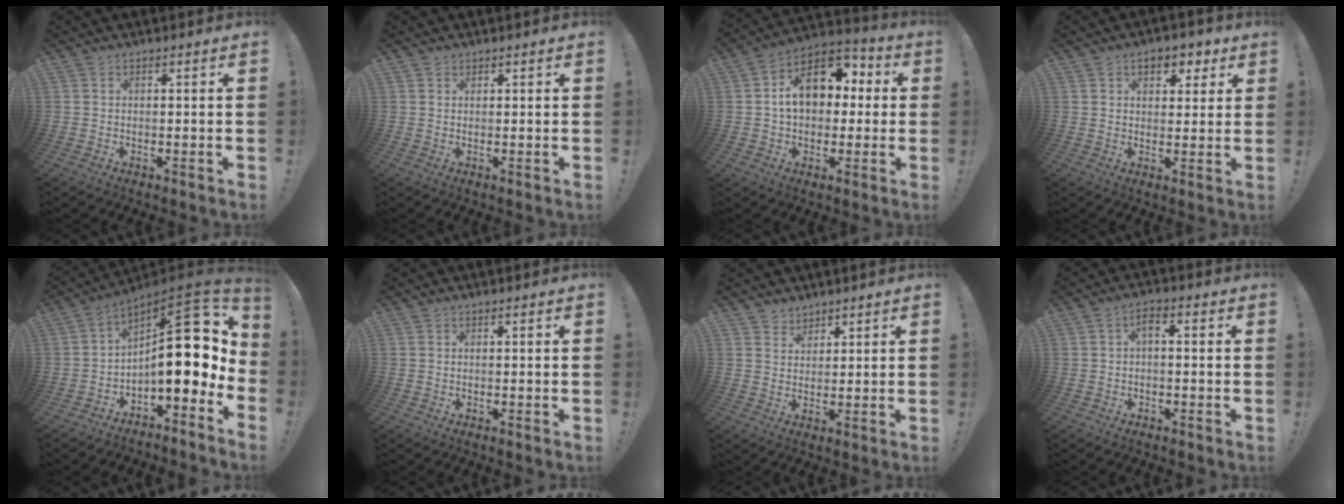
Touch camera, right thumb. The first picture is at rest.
{"total": 1.0, "force": [0.8, 0.6, 0.1], "torque": [0.004, -0.002, 0.015]}
{"total": 15.2, "force": [2.8, 11.0, 10.1], "torque": [-0.139, 0.005, 0.056]}
{"total": 6.6, "force": [3.2, 4.5, 3.6], "torque": [-0.037, -0.010, 0.055]}
{"total": 19.0, "force": [2.2, 8.3, 16.9], "torque": [-0.233, -0.022, 0.042]}
{"total": 0.0}
{"total": 3.4, "force": [2.7, 2.0, -0.1], "torque": [0.011, -0.022, 0.048]}
{"total": 2.7, "force": [-0.6, 0.8, 2.5], "torque": [-0.049, 0.007, -0.011]}